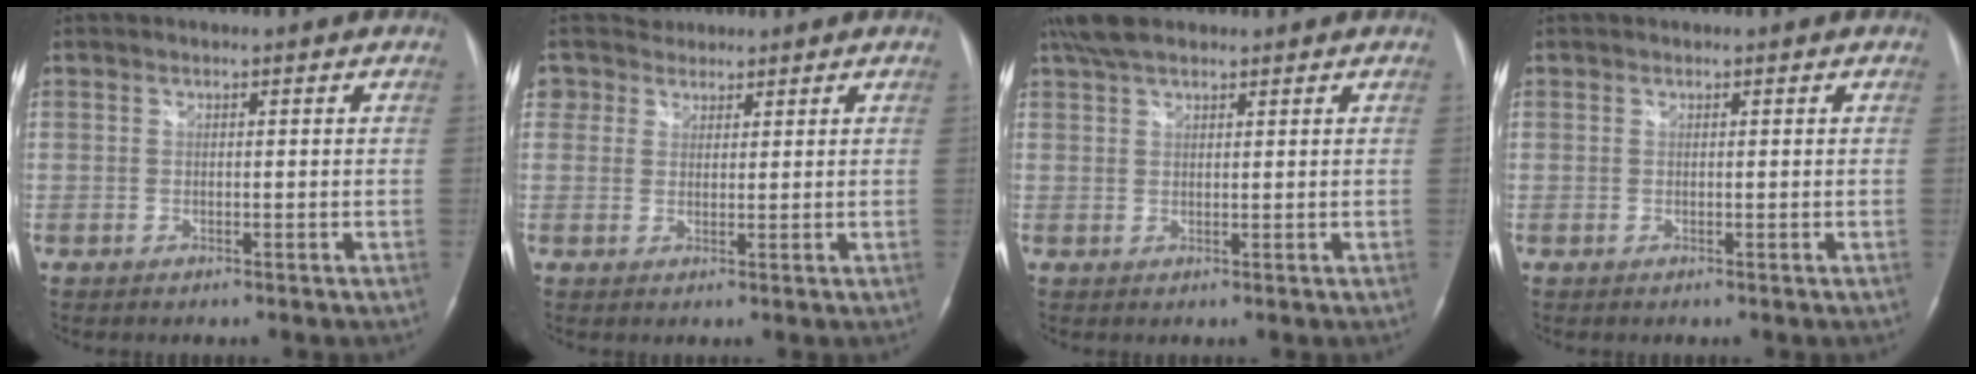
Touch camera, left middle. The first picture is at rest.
{"total": 3.3, "force": [2.3, 2.2, -0.7], "torque": [0.021, 0.007, 0.036]}
{"total": 5.4, "force": [4.2, 1.9, 2.8], "torque": [-0.063, 0.017, 0.080]}
{"total": 0.0}